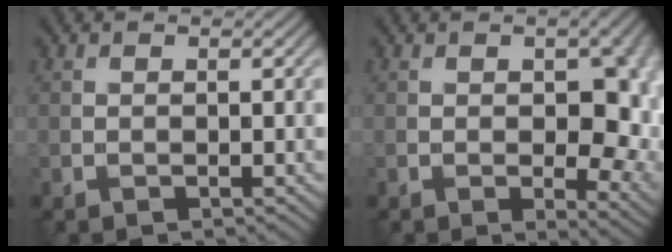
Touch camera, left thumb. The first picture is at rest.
{"total": 7.9, "force": [0.1, 3.6, 7.0], "torque": [-0.087, -0.008, 0.013]}